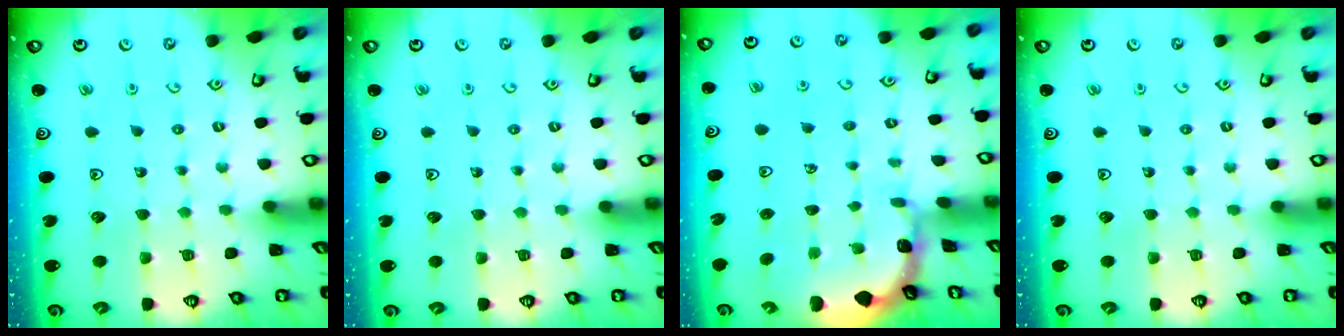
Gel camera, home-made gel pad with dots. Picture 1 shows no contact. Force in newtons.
{"total": 0.0}
{"total": 1.1, "press": 1.1, "slide": 0.2}
{"total": 0.0}